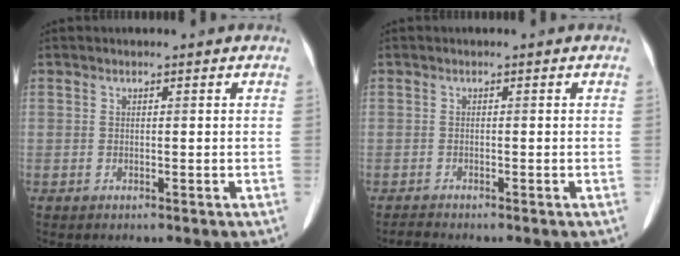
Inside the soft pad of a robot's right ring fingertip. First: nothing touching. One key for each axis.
{"total": 1.0, "fx": -0.9, "fy": -0.2, "fz": 0.0, "tx": -0.007, "ty": -0.006, "tz": -0.016}